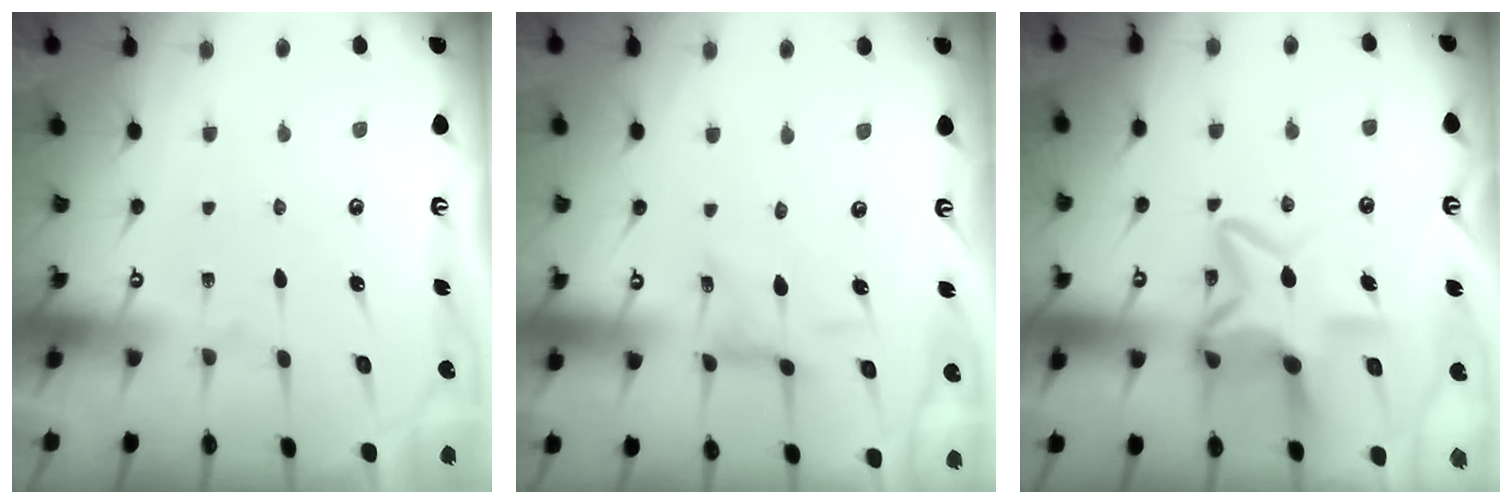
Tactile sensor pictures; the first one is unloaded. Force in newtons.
{"total": 2.8, "press": 2.8, "slide": 0.2}
{"total": 11.6, "press": 11.5, "slide": 1.0}